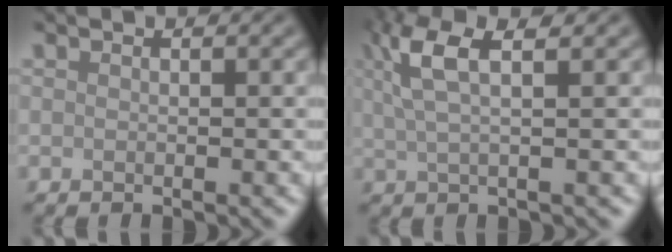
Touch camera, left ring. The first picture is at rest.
{"total": 4.7, "force": [2.2, 1.2, 3.9], "torque": [-0.078, 0.010, 0.042]}